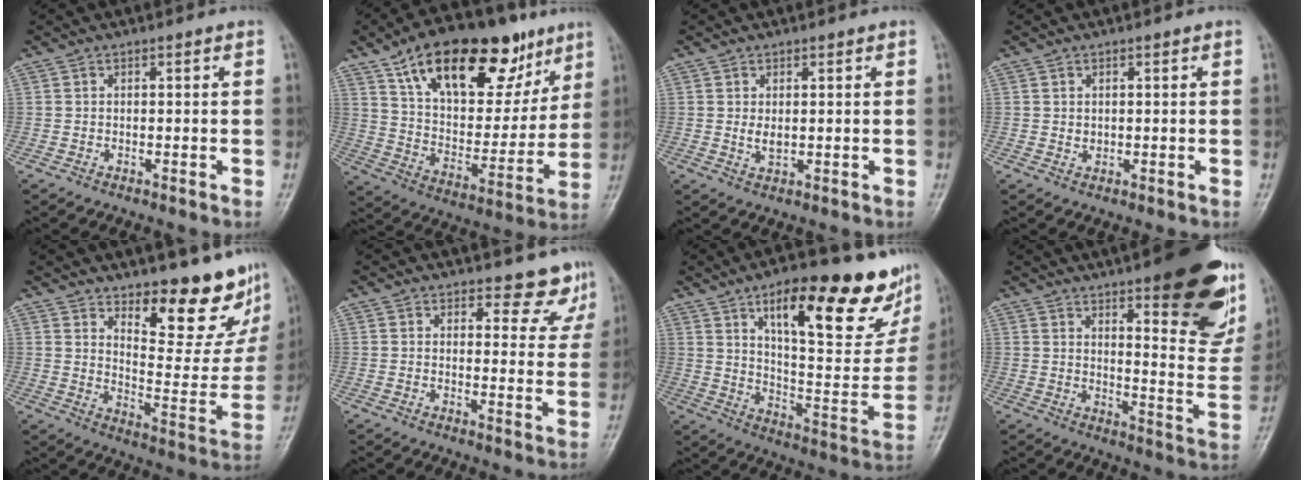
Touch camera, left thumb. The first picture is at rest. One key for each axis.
{"total": 28.1, "fx": 15.9, "fy": 13.9, "fz": 18.6, "tx": -0.250, "ty": -0.019, "tz": 0.261}
{"total": 2.3, "fx": 0.5, "fy": 1.5, "fz": 1.8, "tx": -0.025, "ty": -0.007, "tz": 0.011}
{"total": 1.2, "fx": 0.4, "fy": 1.0, "fz": 0.6, "tx": -0.003, "ty": -0.003, "tz": 0.008}
{"total": 15.8, "fx": 12.3, "fy": 5.4, "fz": 8.4, "tx": -0.060, "ty": -0.114, "tz": 0.176}
{"total": 7.4, "fx": 6.6, "fy": 3.2, "fz": 1.2, "tx": 0.027, "ty": -0.044, "tz": 0.061}
{"total": 28.9, "fx": 16.1, "fy": 9.5, "fz": 22.1, "tx": -0.269, "ty": -0.051, "tz": 0.245}
{"total": 24.6, "fx": 14.3, "fy": 7.2, "fz": 18.7, "tx": -0.207, "ty": -0.070, "tz": 0.189}